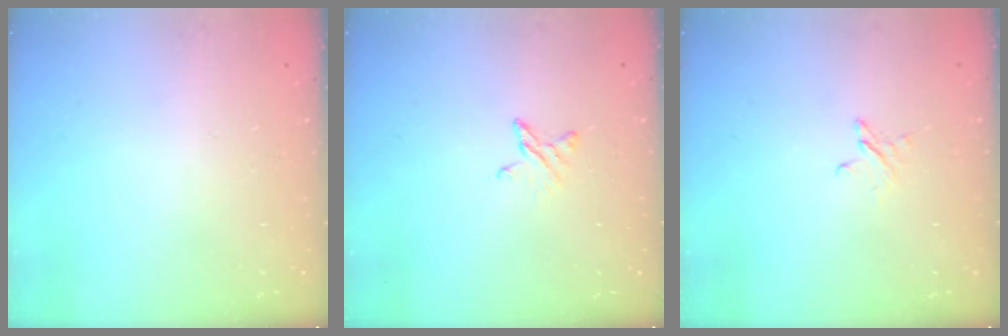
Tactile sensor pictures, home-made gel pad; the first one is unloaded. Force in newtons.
{"total": 4.2, "press": 4.2, "slide": 0.5}
{"total": 2.4, "press": 2.4, "slide": 0.2}